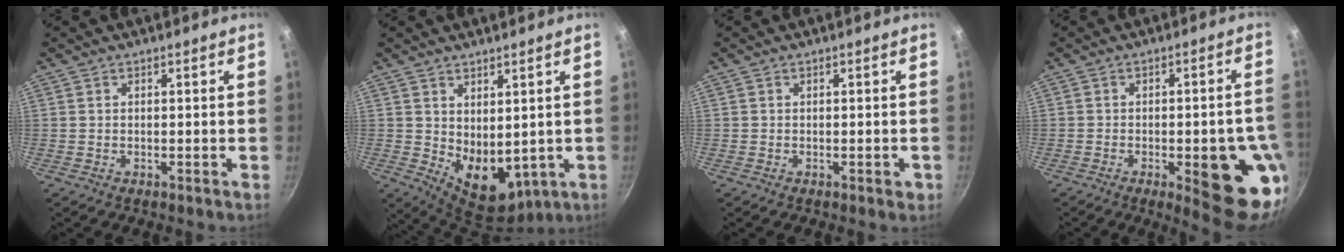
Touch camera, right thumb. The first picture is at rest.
{"total": 9.9, "force": [1.2, 6.4, 7.5], "torque": [-0.087, -0.034, 0.043]}
{"total": 1.3, "force": [-0.5, 0.8, 1.0], "torque": [-0.005, 0.005, -0.008]}
{"total": 15.5, "force": [-4.7, 5.0, 13.9], "torque": [-0.133, 0.015, -0.055]}